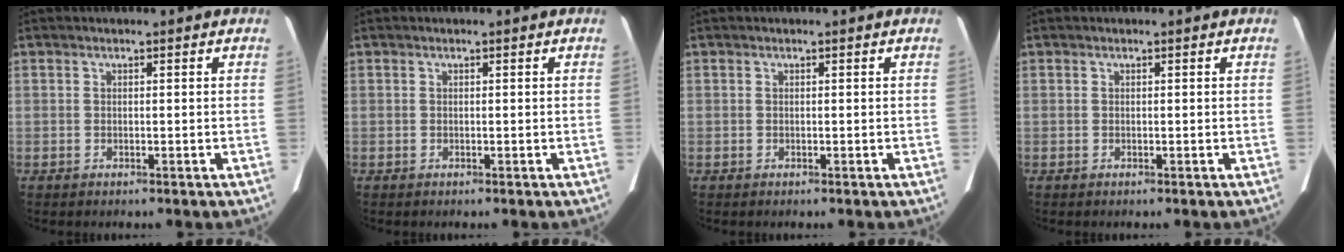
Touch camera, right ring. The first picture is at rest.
{"total": 0.0}
{"total": 0.0}
{"total": 0.0}